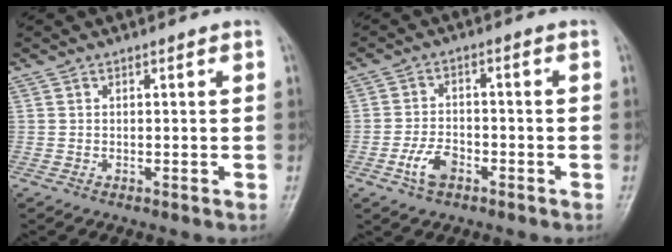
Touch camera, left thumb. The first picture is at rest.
{"total": 5.4, "force": [-2.7, 3.0, 3.5], "torque": [-0.065, 0.017, -0.051]}